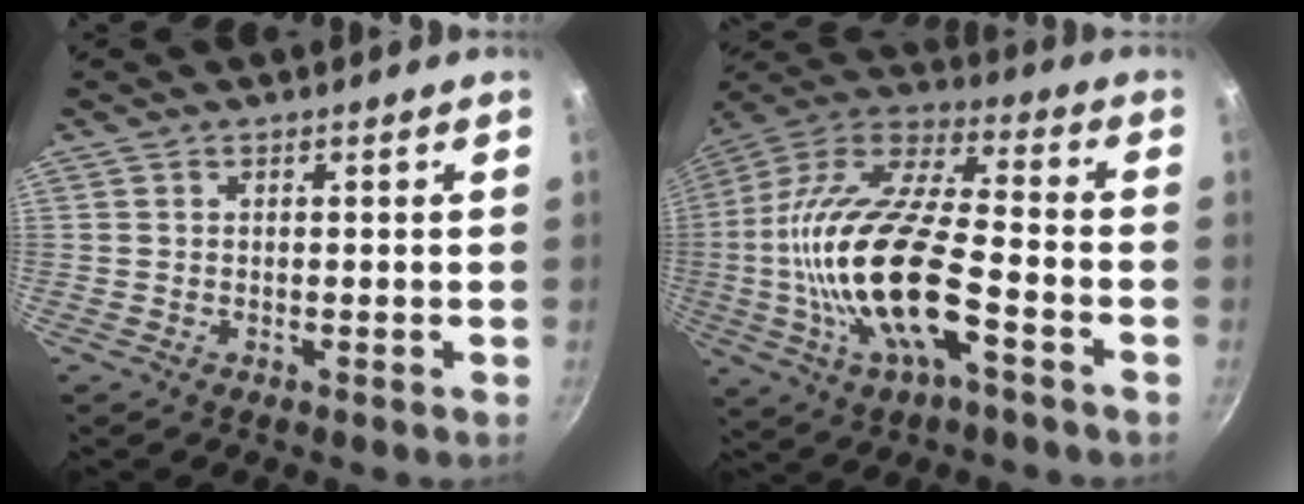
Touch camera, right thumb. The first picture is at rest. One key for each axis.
{"total": 23.1, "fx": -5.8, "fy": 8.7, "fz": 20.6, "tx": -0.397, "ty": 0.029, "tz": -0.122}